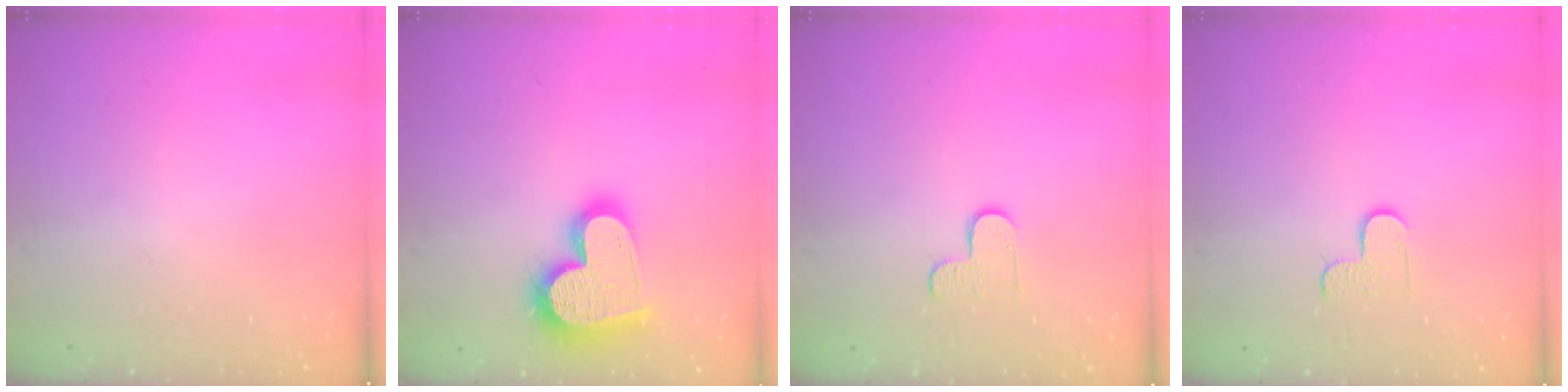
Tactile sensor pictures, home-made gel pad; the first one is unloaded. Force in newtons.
{"total": 21.6, "press": 21.5, "slide": 1.8}
{"total": 3.6, "press": 3.6, "slide": 0.4}
{"total": 3.8, "press": 3.8, "slide": 0.4}